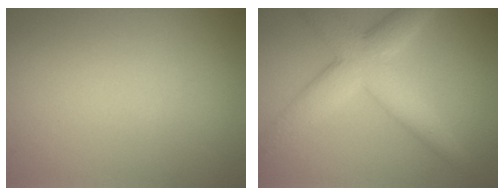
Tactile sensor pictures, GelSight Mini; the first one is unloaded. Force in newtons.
{"total": 6.5, "press": 6.5, "slide": 0.1}